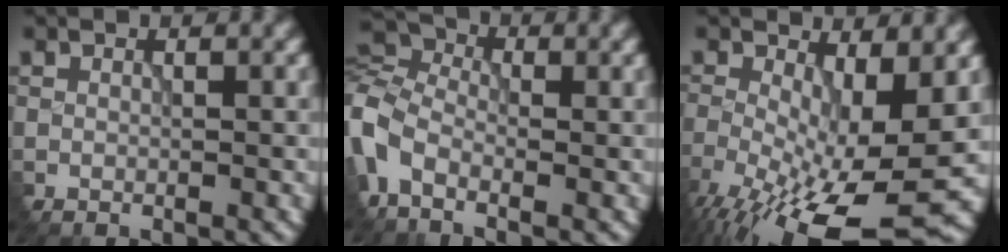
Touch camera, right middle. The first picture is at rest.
{"total": 5.8, "force": [-2.7, 3.4, 3.8], "torque": [-0.094, -0.001, -0.075]}
{"total": 13.2, "force": [-5.2, 4.2, 11.3], "torque": [-0.205, -0.027, -0.082]}